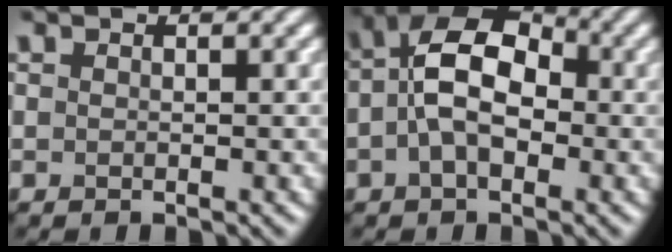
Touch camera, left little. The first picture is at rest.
{"total": 7.4, "force": [-0.5, 4.4, 6.0], "torque": [-0.112, 0.018, -0.023]}